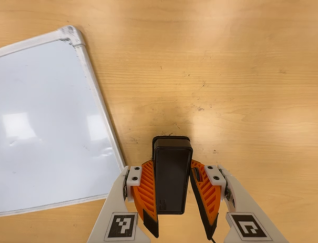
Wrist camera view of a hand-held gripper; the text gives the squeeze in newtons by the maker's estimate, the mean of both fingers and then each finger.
{"total": 5.2, "left": 4.6, "right": 5.8}